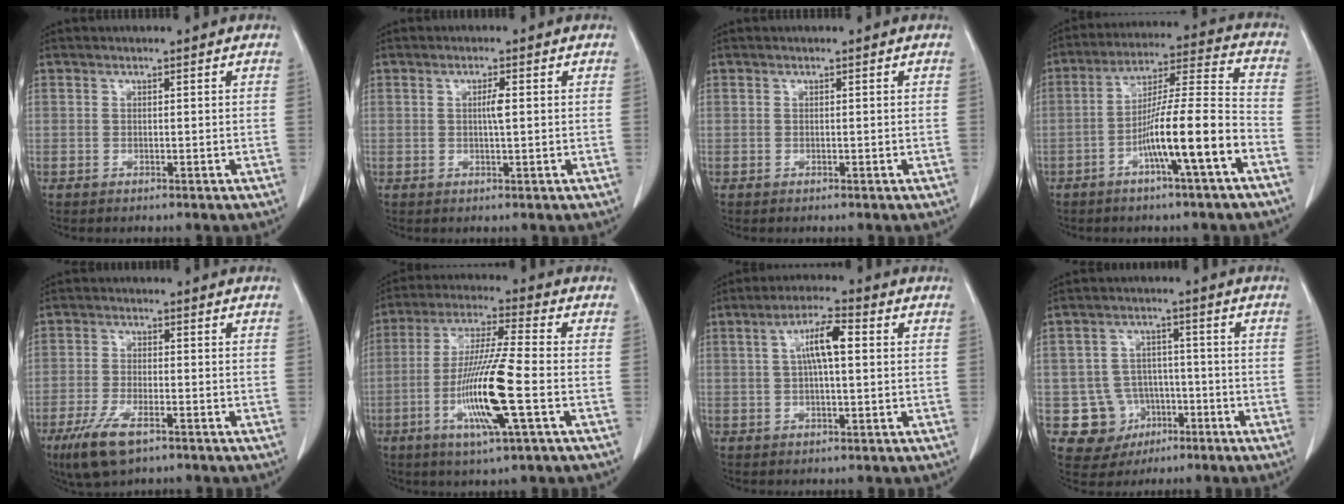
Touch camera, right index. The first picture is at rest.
{"total": 1.8, "force": [0.2, 0.1, 1.8], "torque": [-0.034, 0.001, 0.003]}
{"total": 0.0}
{"total": 13.0, "force": [-5.4, -0.2, 11.9], "torque": [-0.208, 0.012, -0.094]}
{"total": 7.1, "force": [-4.2, 2.0, 5.4], "torque": [-0.118, -0.017, -0.072]}
{"total": 13.7, "force": [-3.8, 0.1, 13.2], "torque": [-0.262, -0.016, -0.076]}
{"total": 6.5, "force": [1.3, 1.3, 6.3], "torque": [-0.117, 0.016, 0.021]}
{"total": 8.2, "force": [-2.5, 7.7, 1.2], "torque": [-0.026, 0.013, -0.028]}